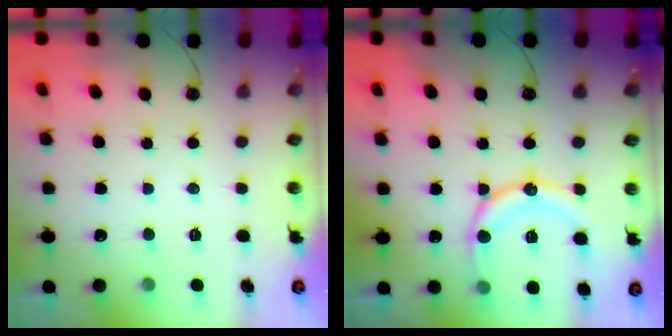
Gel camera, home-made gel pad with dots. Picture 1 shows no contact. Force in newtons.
{"total": 14.4, "press": 14.2, "slide": 2.6}